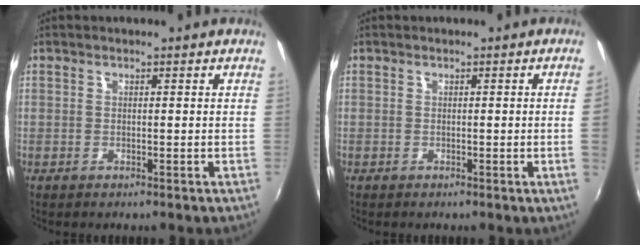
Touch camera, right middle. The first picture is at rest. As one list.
[{"total": 1.8, "force": [0.1, -1.1, 1.5], "torque": [-0.013, -0.013, 0.003]}]